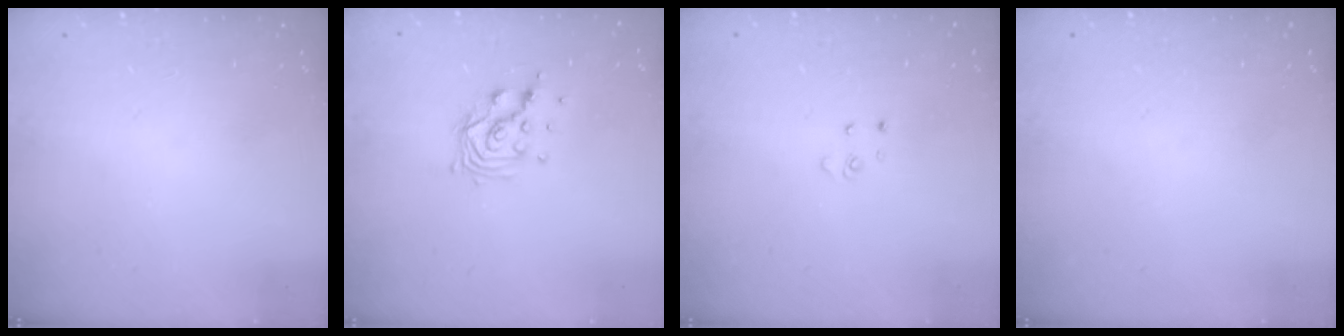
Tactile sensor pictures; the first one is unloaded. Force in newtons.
{"total": 8.9, "press": 8.9, "slide": 0.7}
{"total": 2.8, "press": 2.8, "slide": 0.3}
{"total": 0.0}